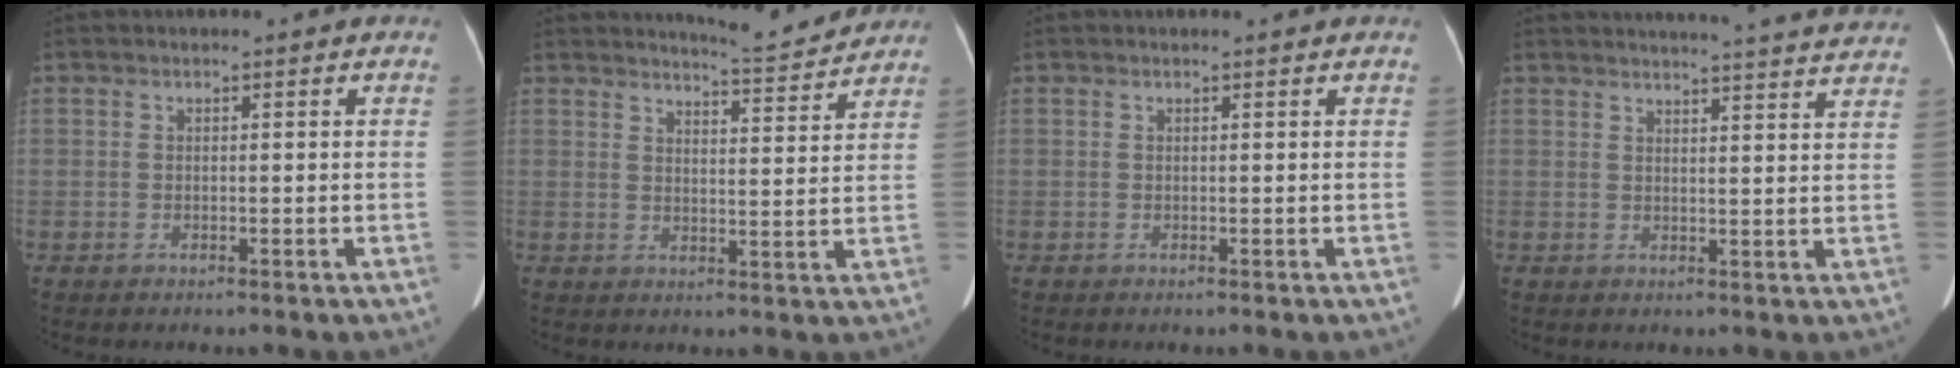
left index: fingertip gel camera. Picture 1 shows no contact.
{"total": 6.9, "force": [6.9, -0.1, 0.8], "torque": [-0.022, -0.012, 0.092]}
{"total": 1.0, "force": [0.9, 0.0, 0.3], "torque": [-0.012, 0.006, 0.012]}
{"total": 20.6, "force": [19.7, 0.6, 5.8], "torque": [-0.075, -0.033, 0.228]}